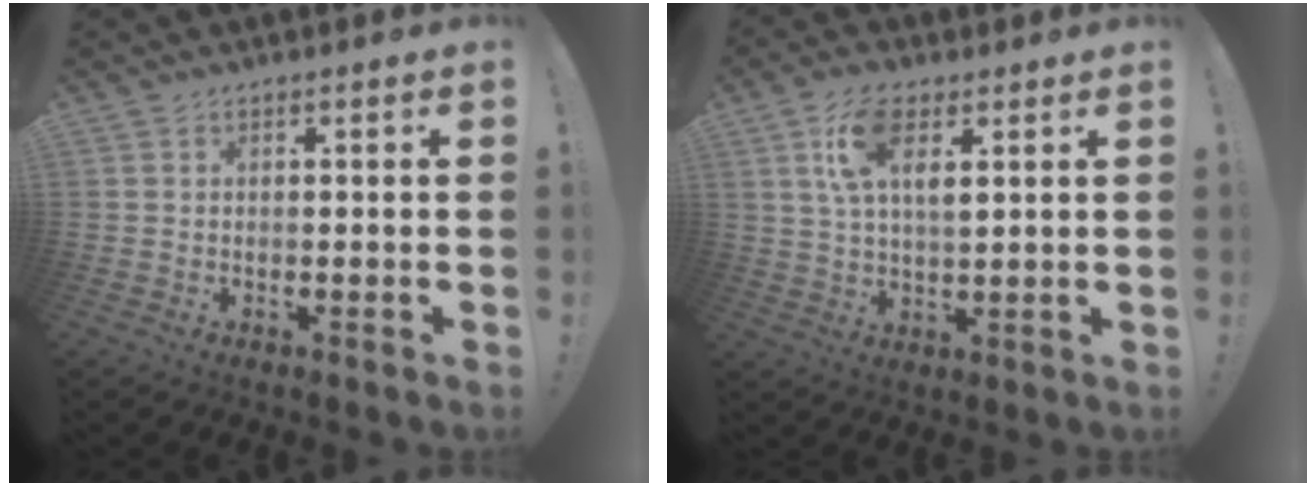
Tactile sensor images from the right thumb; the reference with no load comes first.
{"total": 10.7, "force": [4.6, 4.8, 8.3], "torque": [-0.152, -0.005, 0.082]}